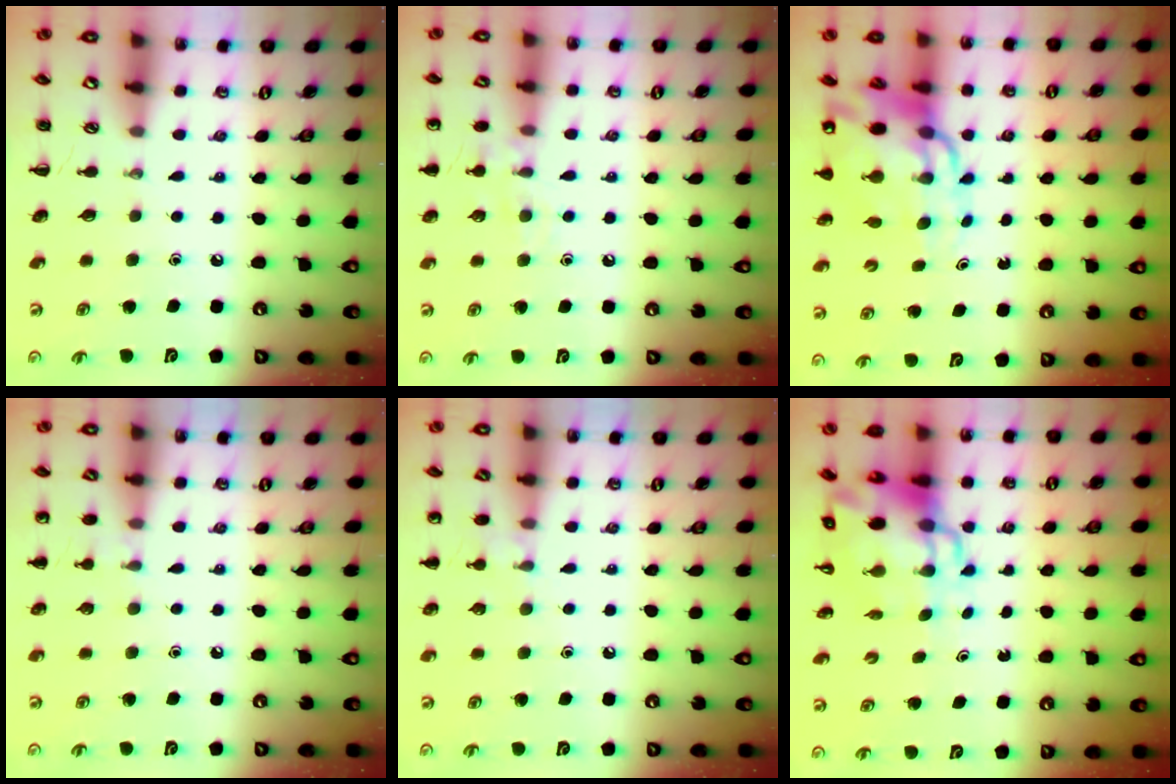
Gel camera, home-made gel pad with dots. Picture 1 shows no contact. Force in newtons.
{"total": 8.4, "press": 8.2, "slide": 1.6}
{"total": 14.1, "press": 13.5, "slide": 4.0}
{"total": 5.3, "press": 5.0, "slide": 1.8}
{"total": 6.3, "press": 6.0, "slide": 1.9}
{"total": 9.4, "press": 9.0, "slide": 2.8}